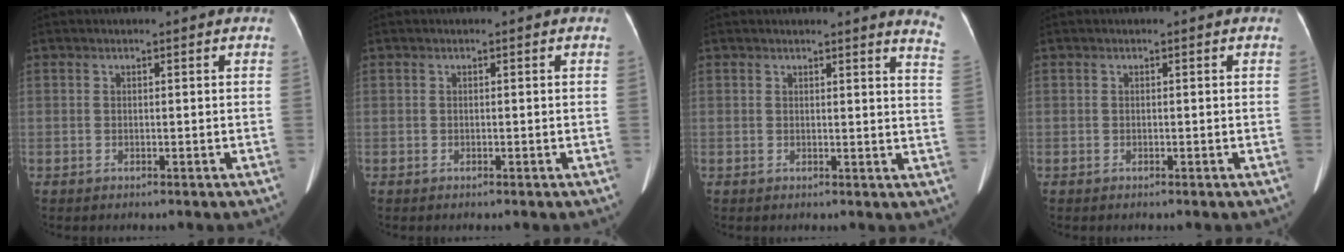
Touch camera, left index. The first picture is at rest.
{"total": 0.0}
{"total": 6.4, "force": [6.1, -0.4, 2.0], "torque": [-0.018, -0.049, 0.035]}
{"total": 0.0}